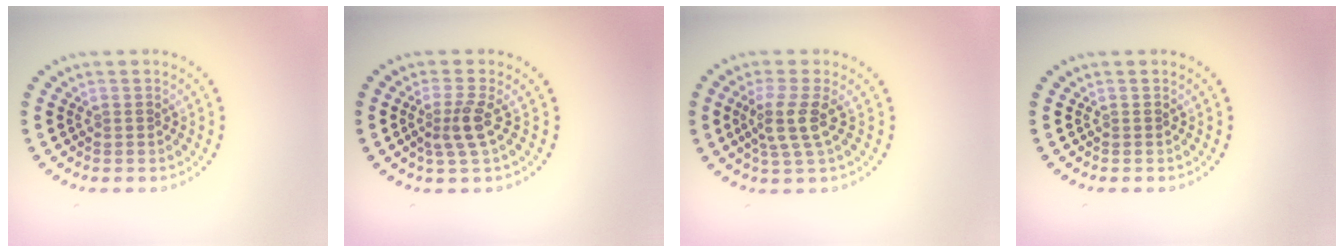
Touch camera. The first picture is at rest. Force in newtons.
{"total": 2.4, "press": 1.8, "slide": 1.6}
{"total": 2.9, "press": 2.3, "slide": 1.7}
{"total": 0.0}